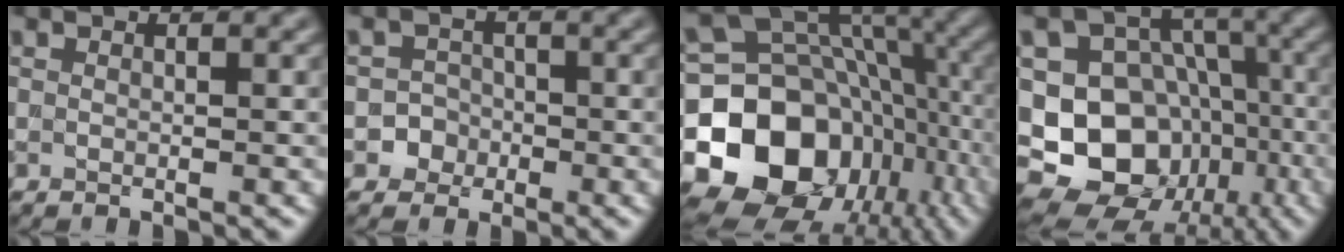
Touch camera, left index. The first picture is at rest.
{"total": 2.8, "force": [-1.2, 2.5, 0.1], "torque": [0.033, 0.006, -0.027]}
{"total": 17.0, "force": [-4.8, 13.2, 9.7], "torque": [-0.184, -0.011, -0.081]}
{"total": 16.2, "force": [-5.4, 14.0, 6.1], "torque": [-0.115, -0.009, -0.090]}